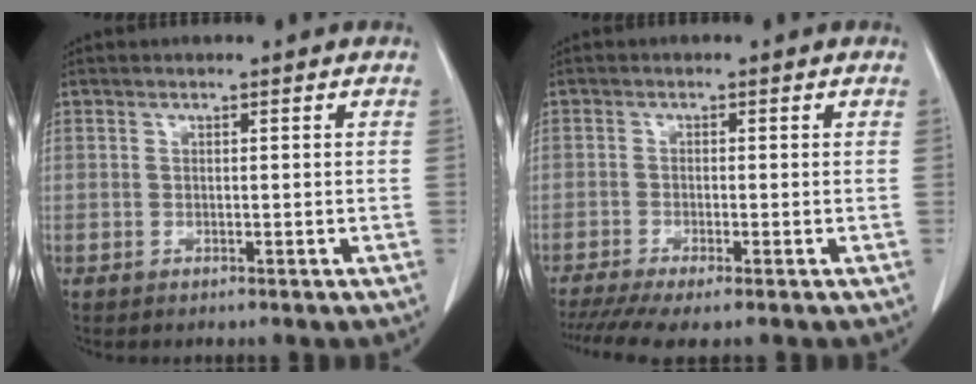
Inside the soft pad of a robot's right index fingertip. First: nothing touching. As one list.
[{"total": 6.4, "force": [-4.7, 0.7, 4.3], "torque": [-0.068, -0.010, -0.079]}]